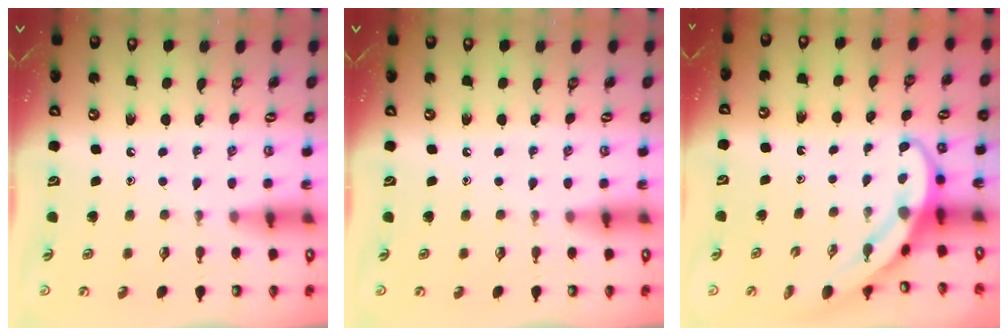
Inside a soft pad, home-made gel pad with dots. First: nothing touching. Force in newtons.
{"total": 0.0}
{"total": 4.0, "press": 4.0, "slide": 0.4}